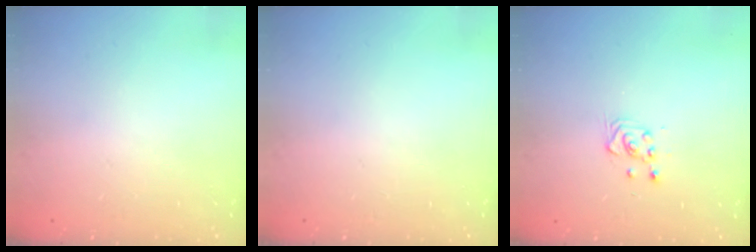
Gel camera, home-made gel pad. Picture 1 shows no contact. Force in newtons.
{"total": 0.0}
{"total": 3.6, "press": 3.5, "slide": 0.8}